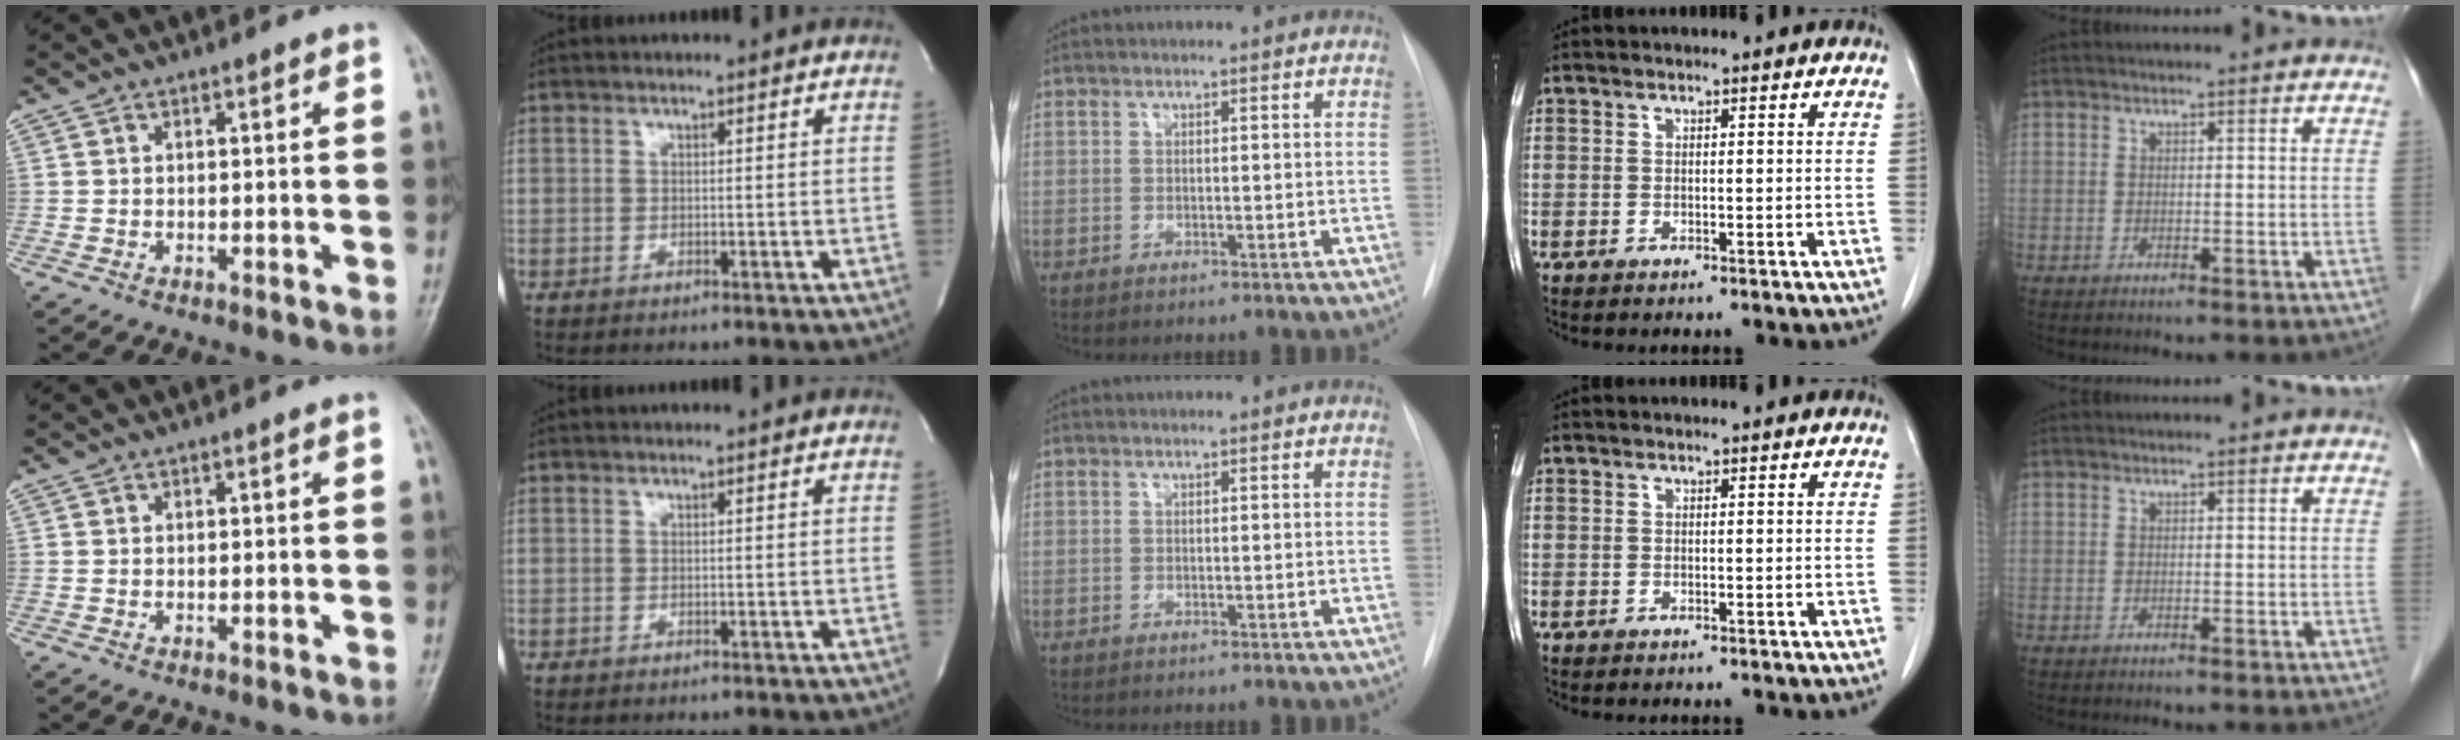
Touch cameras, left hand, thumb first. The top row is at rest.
{}